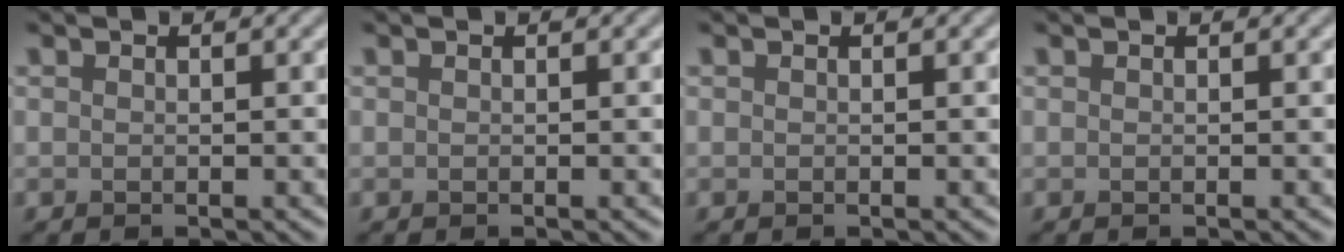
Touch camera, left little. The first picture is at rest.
{"total": 0.0}
{"total": 0.0}
{"total": 0.0}